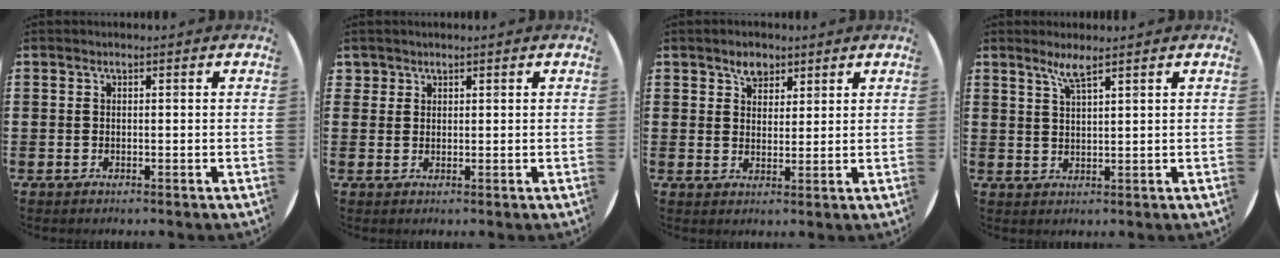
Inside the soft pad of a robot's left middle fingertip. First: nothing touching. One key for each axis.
{"total": 1.3, "fx": 1.1, "fy": 0.7, "fz": 0.1, "tx": 0.006, "ty": 0.000, "tz": 0.019}
{"total": 3.1, "fx": 2.4, "fy": 1.8, "fz": 0.8, "tx": -0.003, "ty": -0.002, "tz": 0.042}
{"total": 2.8, "fx": 2.3, "fy": 0.0, "fz": 1.7, "tx": -0.037, "ty": 0.001, "tz": 0.040}